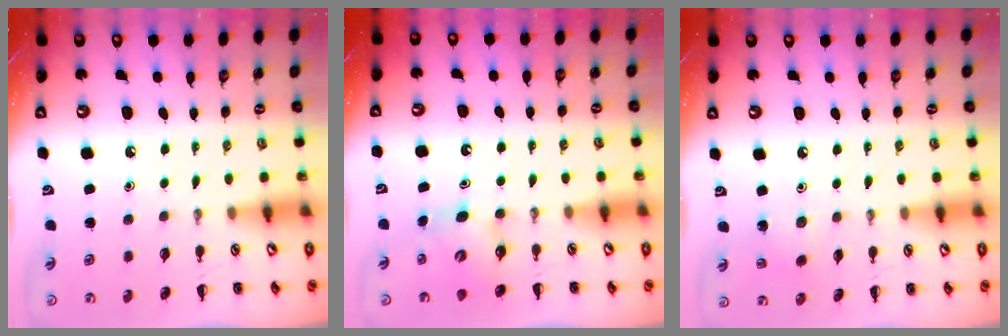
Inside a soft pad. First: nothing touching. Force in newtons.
{"total": 4.6, "press": 4.5, "slide": 0.9}
{"total": 1.5, "press": 1.4, "slide": 0.6}